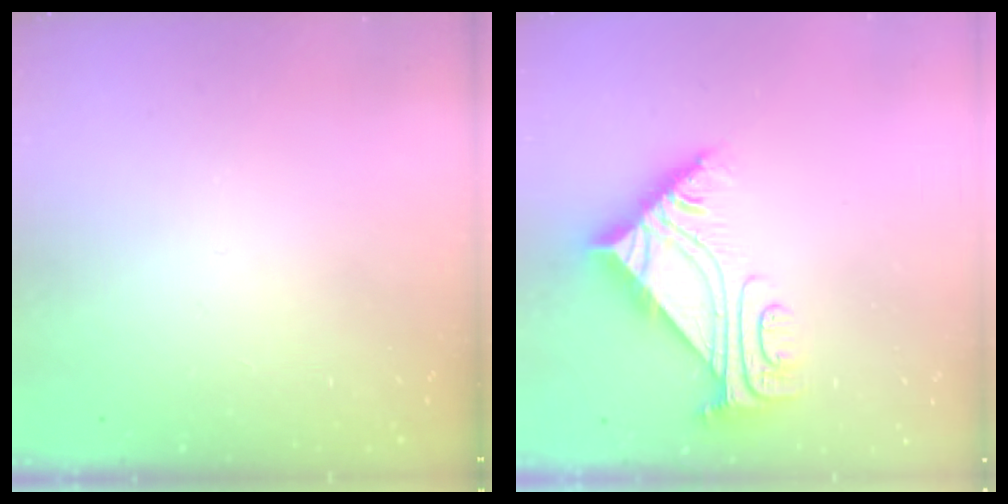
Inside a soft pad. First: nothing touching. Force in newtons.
{"total": 8.3, "press": 8.3, "slide": 0.7}